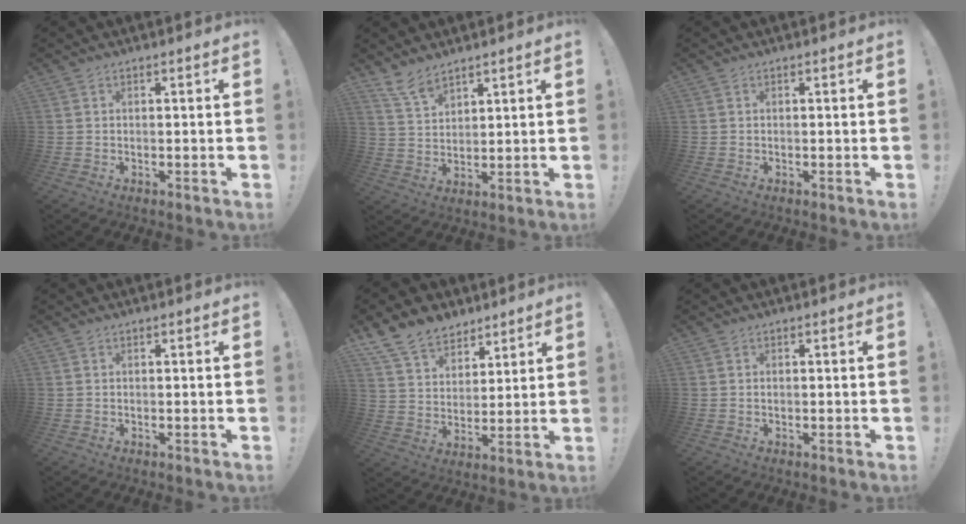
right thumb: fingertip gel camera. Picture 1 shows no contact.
{"total": 7.1, "force": [5.8, 2.6, 3.1], "torque": [-0.063, -0.031, 0.112]}
{"total": 0.0}
{"total": 0.0}
{"total": 12.4, "force": [9.3, 7.6, 3.0], "torque": [-0.070, -0.063, 0.186]}
{"total": 0.0}